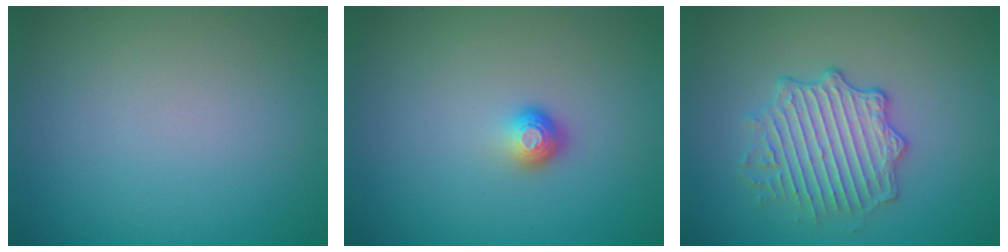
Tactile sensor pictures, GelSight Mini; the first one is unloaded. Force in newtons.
{"total": 1.6, "press": 1.1, "slide": 1.2}
{"total": 4.2, "press": 3.8, "slide": 1.8}